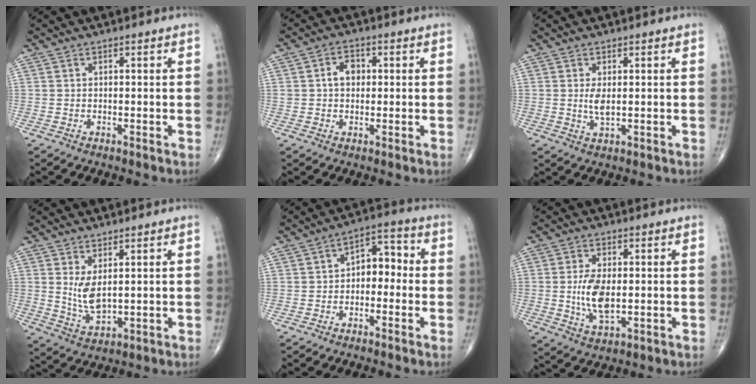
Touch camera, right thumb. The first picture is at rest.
{"total": 4.0, "force": [0.5, 3.0, 2.6], "torque": [-0.032, 0.010, 0.006]}
{"total": 2.9, "force": [0.3, 1.1, 2.6], "torque": [-0.054, -0.008, 0.009]}
{"total": 5.6, "force": [1.4, 2.4, 4.8], "torque": [-0.089, -0.020, 0.039]}
{"total": 6.8, "force": [-0.8, 4.4, 5.0], "torque": [-0.045, 0.036, -0.027]}
{"total": 6.9, "force": [-0.1, 3.1, 6.1], "torque": [-0.122, -0.011, 0.001]}